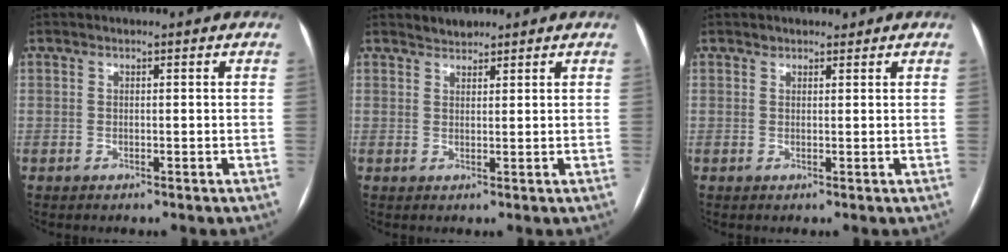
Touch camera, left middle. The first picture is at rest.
{"total": 1.6, "force": [1.5, 0.6, 0.1], "torque": [-0.005, 0.006, 0.027]}
{"total": 1.1, "force": [0.9, 0.7, 0.0], "torque": [0.005, 0.000, 0.009]}